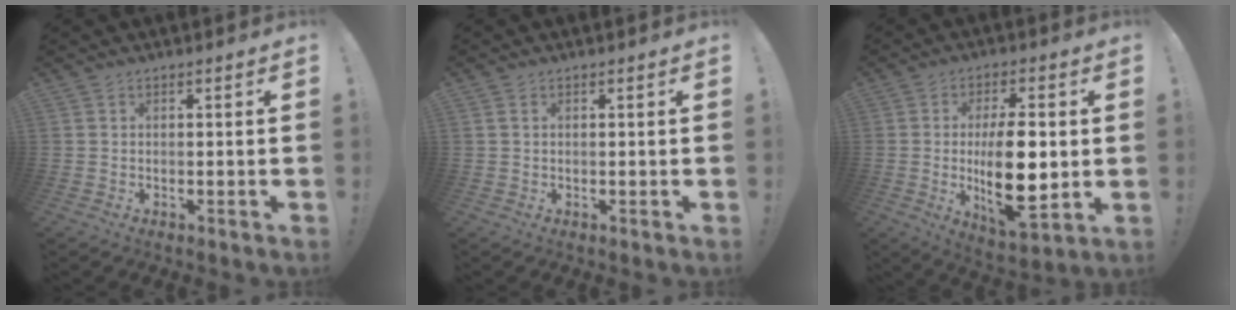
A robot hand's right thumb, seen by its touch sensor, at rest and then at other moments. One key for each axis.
{"total": 0.9, "fx": 0.5, "fy": 0.5, "fz": 0.5, "tx": -0.010, "ty": 0.001, "tz": 0.008}
{"total": 16.3, "fx": -0.5, "fy": 6.8, "fz": 14.9, "tx": -0.260, "ty": -0.014, "tz": -0.009}